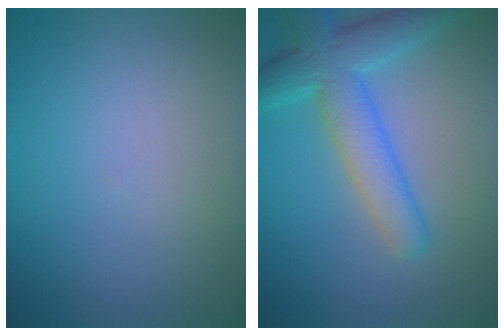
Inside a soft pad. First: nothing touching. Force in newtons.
{"total": 5.8, "press": 5.8, "slide": 0.4}